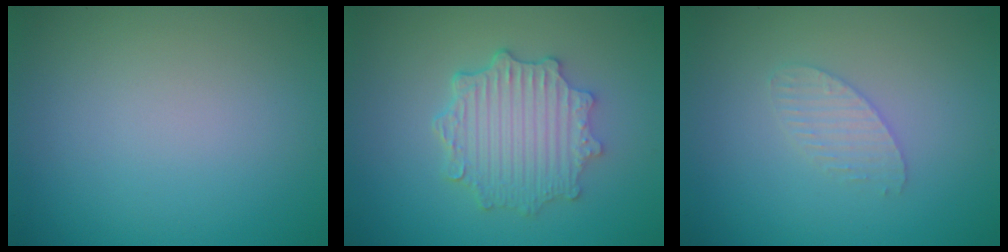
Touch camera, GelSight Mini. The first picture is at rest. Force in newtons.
{"total": 4.7, "press": 3.8, "slide": 2.7}
{"total": 1.6, "press": 1.6, "slide": 0.1}